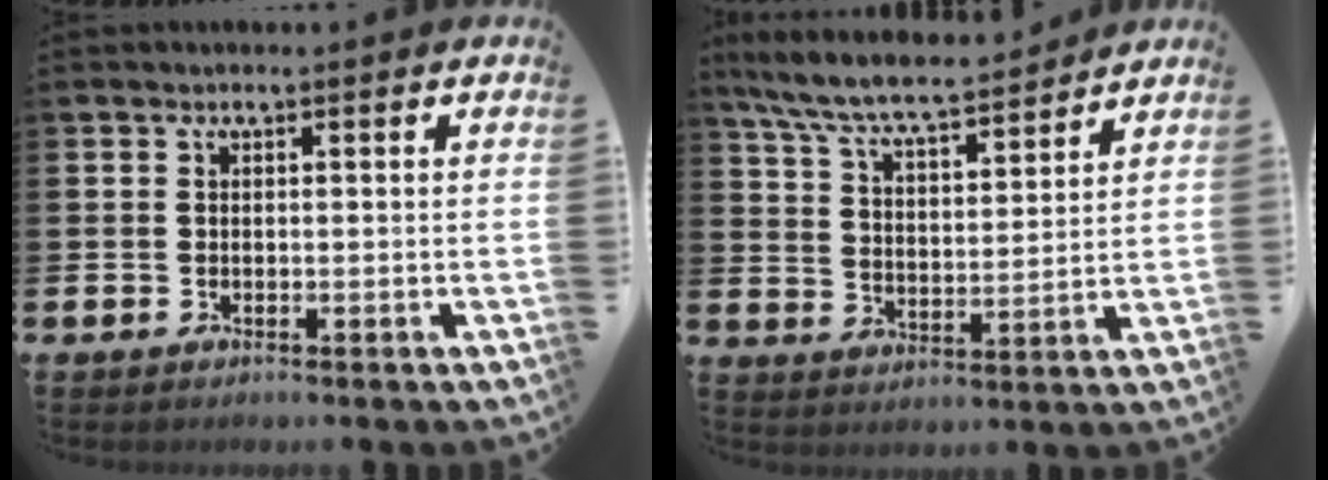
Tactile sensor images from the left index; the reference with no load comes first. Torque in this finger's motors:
{"motor_torque": [0.25, -0.30, 0.76, 0.21]}